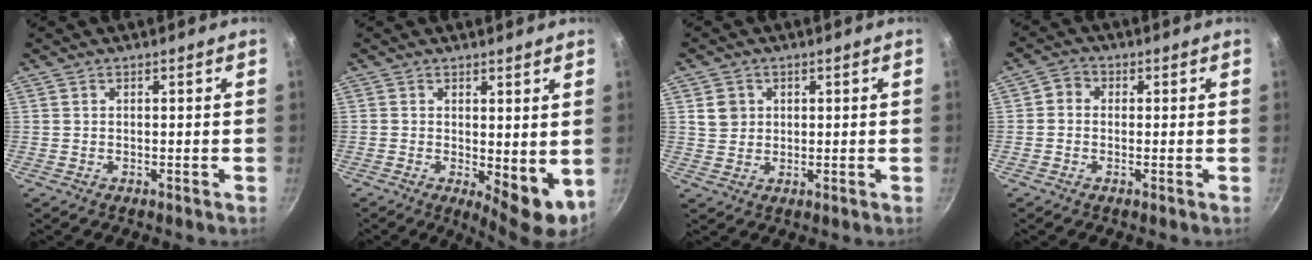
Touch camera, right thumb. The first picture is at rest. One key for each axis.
{"total": 6.8, "fx": 0.2, "fy": 2.9, "fz": 6.2, "tx": -0.076, "ty": -0.013, "tz": 0.010}
{"total": 3.9, "fx": 1.0, "fy": 3.5, "fz": 1.4, "tx": -0.008, "ty": 0.004, "tz": 0.019}
{"total": 2.9, "fx": 0.0, "fy": 2.6, "fz": 1.3, "tx": -0.017, "ty": 0.005, "tz": -0.015}